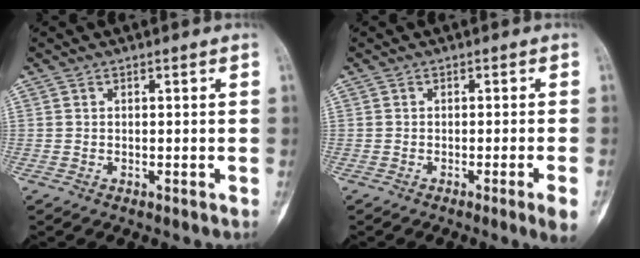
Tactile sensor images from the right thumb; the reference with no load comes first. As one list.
[{"total": 4.0, "force": [-1.9, -0.5, 3.4], "torque": [-0.055, -0.003, -0.030]}]